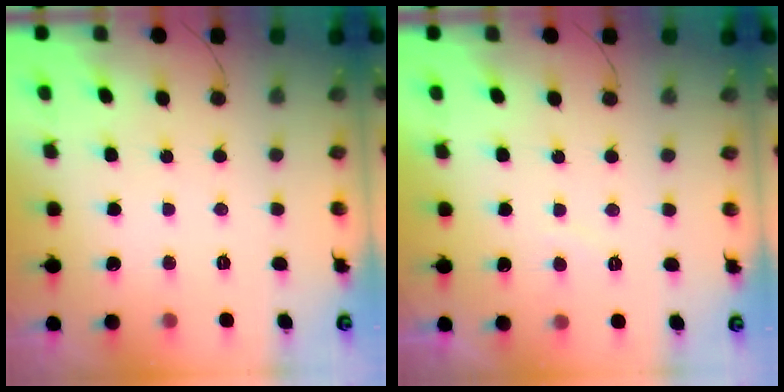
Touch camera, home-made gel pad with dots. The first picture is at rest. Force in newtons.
{"total": 1.3, "press": 1.1, "slide": 0.6}